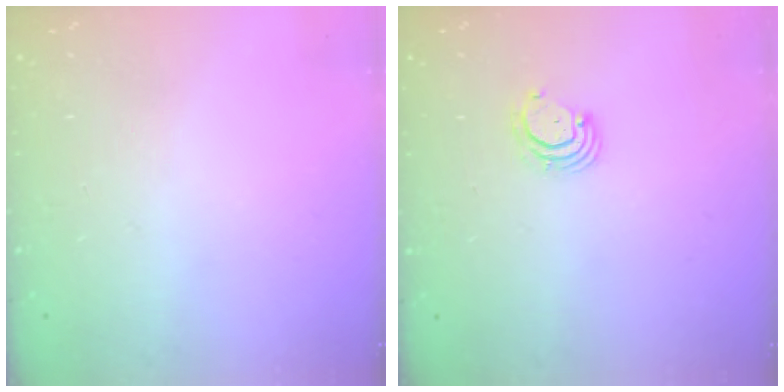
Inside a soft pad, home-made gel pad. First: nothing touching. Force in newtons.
{"total": 3.0, "press": 3.0, "slide": 0.2}